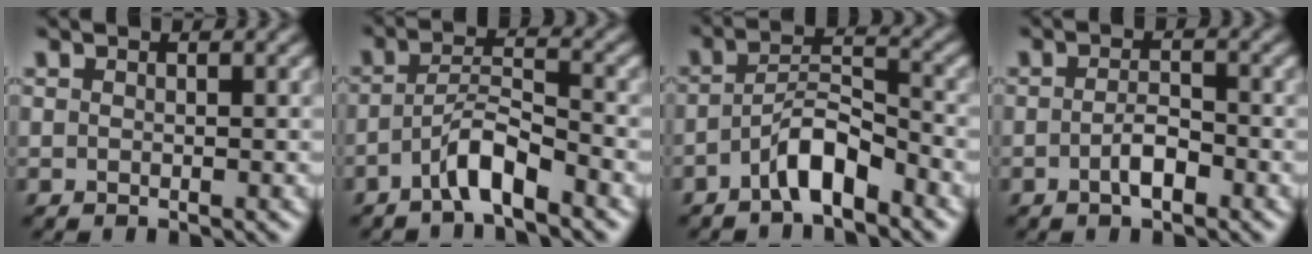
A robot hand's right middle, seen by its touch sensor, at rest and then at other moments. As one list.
[{"total": 3.6, "force": [-2.4, 0.6, 2.6], "torque": [-0.051, 0.016, -0.048]}, {"total": 4.3, "force": [-2.7, 1.3, 3.1], "torque": [-0.056, 0.016, -0.050]}, {"total": 2.0, "force": [-1.0, 0.7, 1.6], "torque": [-0.030, 0.006, -0.020]}]